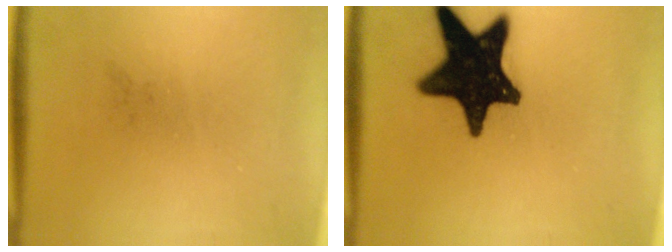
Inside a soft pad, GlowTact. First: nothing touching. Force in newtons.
{"total": 19.0}